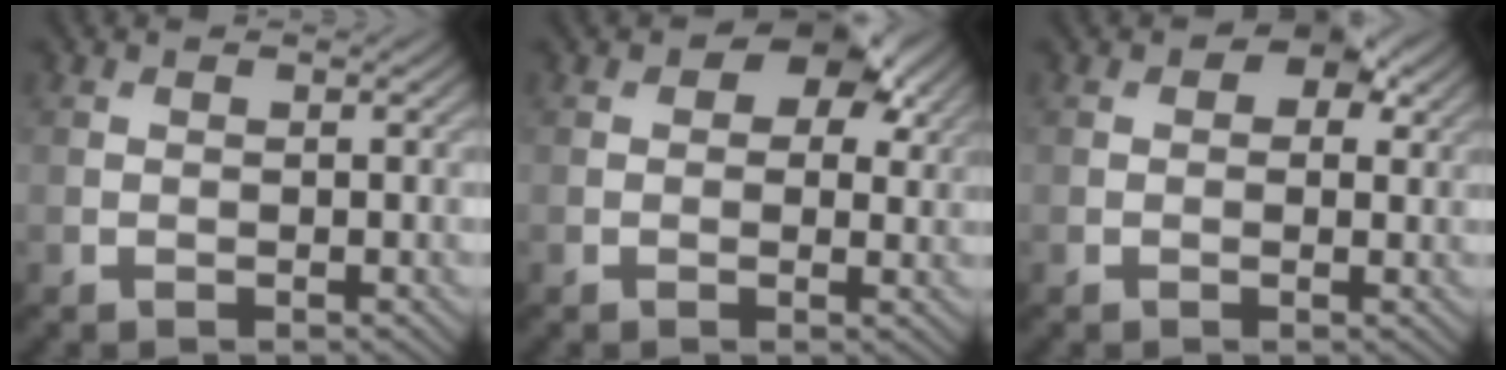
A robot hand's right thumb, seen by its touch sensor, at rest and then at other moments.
{"total": 6.3, "force": [3.0, 3.7, 4.1], "torque": [-0.050, -0.002, 0.036]}
{"total": 3.9, "force": [1.8, 2.4, 2.5], "torque": [-0.027, -0.001, 0.019]}